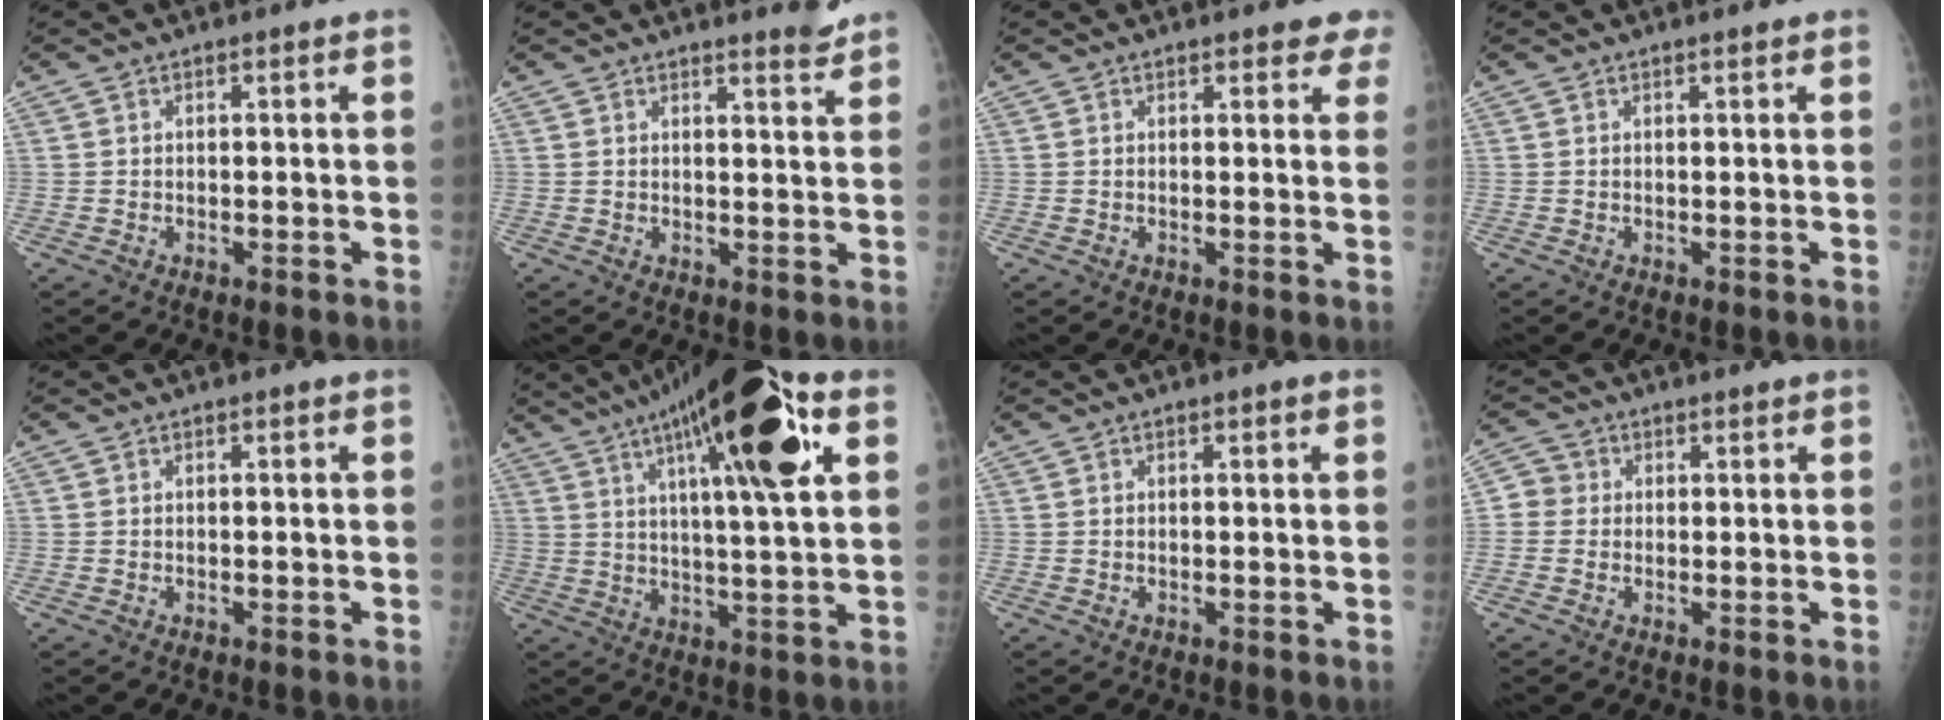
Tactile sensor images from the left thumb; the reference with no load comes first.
{"total": 2.9, "force": [2.8, 0.2, 0.9], "torque": [-0.009, -0.029, 0.033]}
{"total": 3.8, "force": [3.1, 1.5, 1.5], "torque": [0.015, -0.010, 0.024]}
{"total": 0.7, "force": [0.6, 0.0, 0.4], "torque": [-0.008, -0.001, 0.009]}
{"total": 0.0}
{"total": 22.3, "force": [9.7, 4.7, 19.5], "torque": [-0.302, -0.001, 0.150]}
{"total": 1.2, "force": [0.4, 0.5, 1.1], "torque": [-0.012, 0.005, 0.005]}
{"total": 3.7, "force": [0.3, 3.5, 0.9], "torque": [0.002, 0.005, -0.004]}